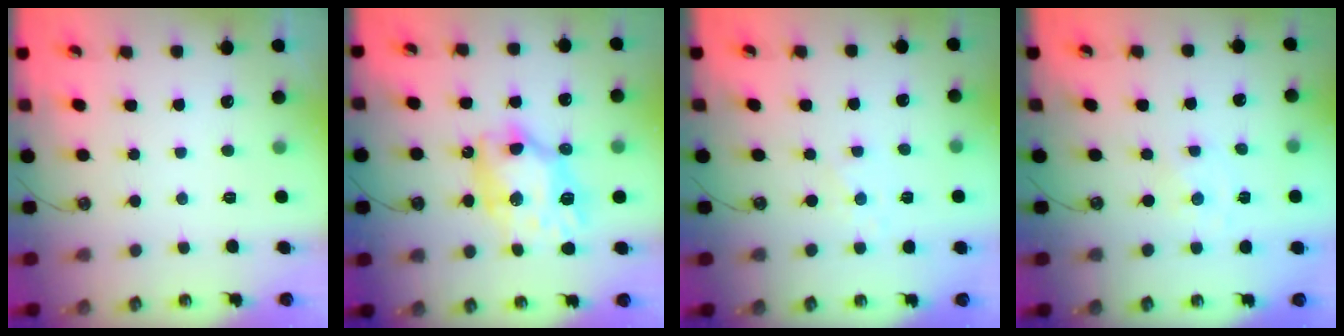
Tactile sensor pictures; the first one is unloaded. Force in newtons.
{"total": 12.8, "press": 12.7, "slide": 1.3}
{"total": 2.7, "press": 2.7, "slide": 0.4}
{"total": 0.0}